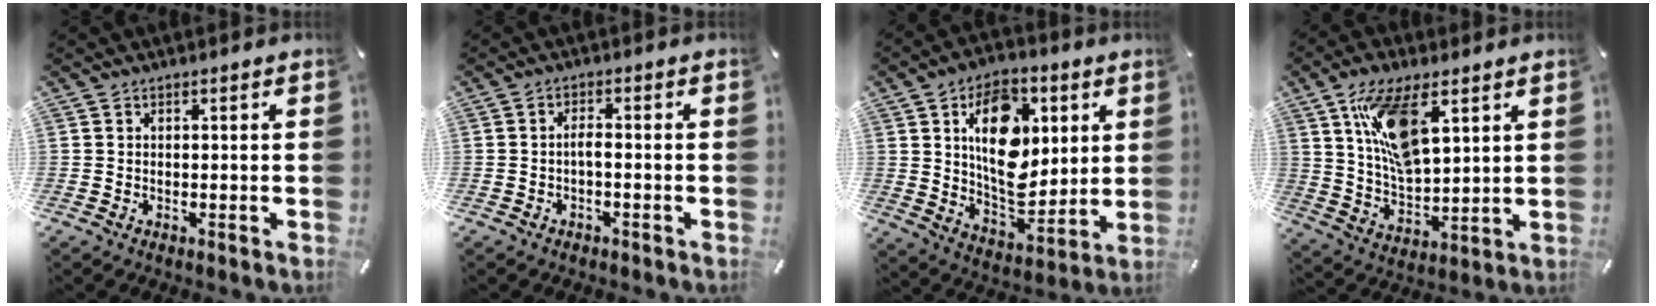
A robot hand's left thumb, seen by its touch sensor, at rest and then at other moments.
{"total": 2.3, "force": [-1.0, 0.8, 1.9], "torque": [-0.042, 0.003, -0.021]}
{"total": 17.8, "force": [4.8, 11.9, 12.3], "torque": [-0.187, -0.012, 0.085]}
{"total": 14.7, "force": [7.2, 6.9, 10.7], "torque": [-0.207, -0.018, 0.130]}